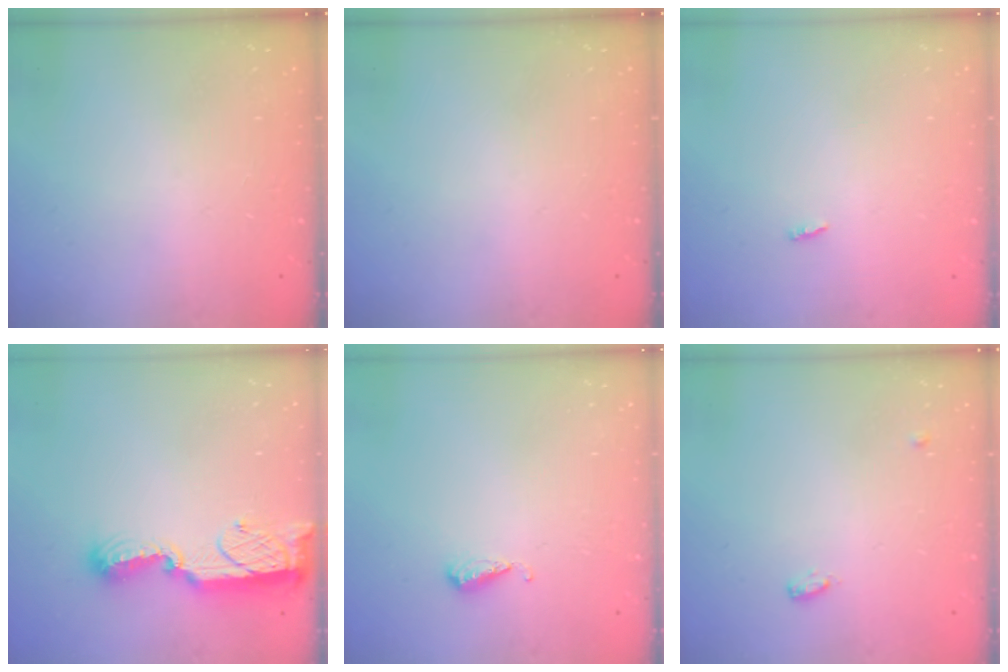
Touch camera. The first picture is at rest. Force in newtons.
{"total": 0.0}
{"total": 1.9, "press": 1.9, "slide": 0.2}
{"total": 12.8, "press": 11.4, "slide": 5.9}
{"total": 4.9, "press": 4.9, "slide": 0.5}
{"total": 7.9, "press": 4.2, "slide": 6.7}